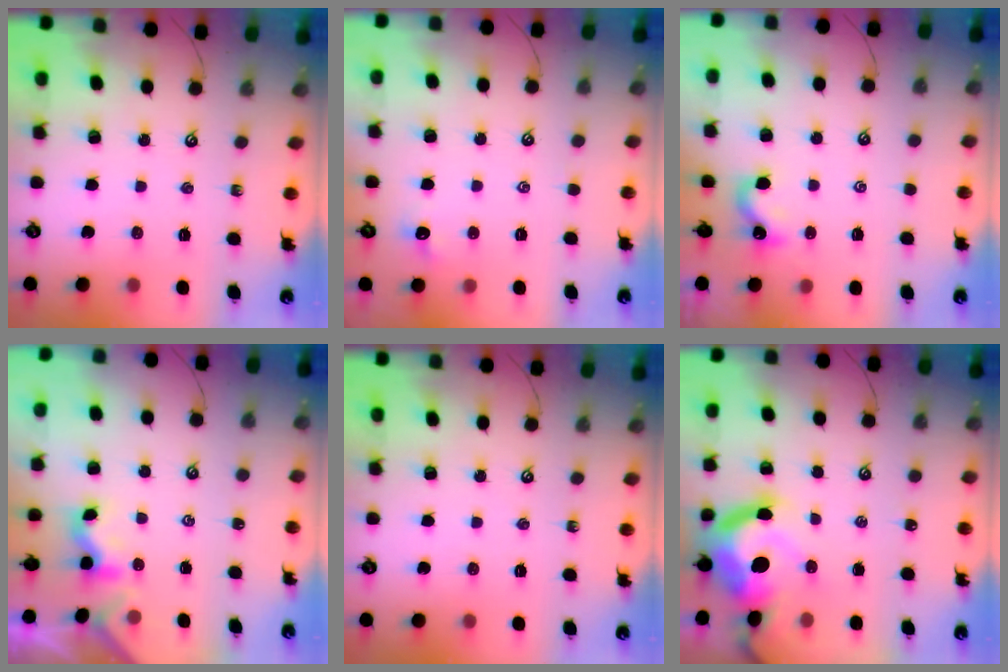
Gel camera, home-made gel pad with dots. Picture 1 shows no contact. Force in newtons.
{"total": 0.7, "press": 0.4, "slide": 0.6}
{"total": 1.3, "press": 1.2, "slide": 0.4}
{"total": 1.6, "press": 1.5, "slide": 0.5}
{"total": 0.0}
{"total": 16.5, "press": 16.4, "slide": 1.9}